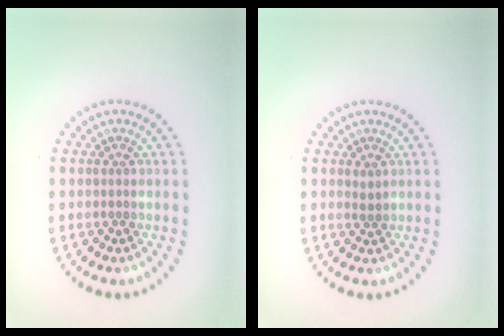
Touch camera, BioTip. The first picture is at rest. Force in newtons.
{"total": 0.6, "press": 0.6, "slide": 0.1}